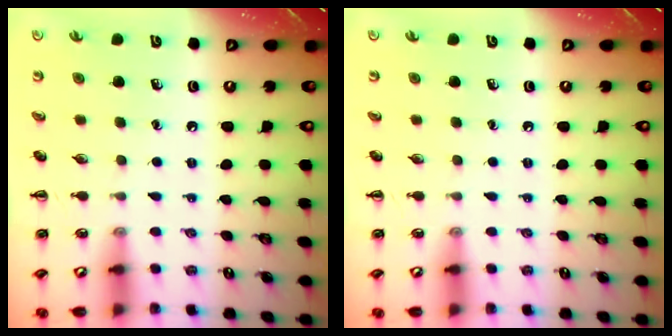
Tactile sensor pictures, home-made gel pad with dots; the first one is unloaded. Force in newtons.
{"total": 0.0}